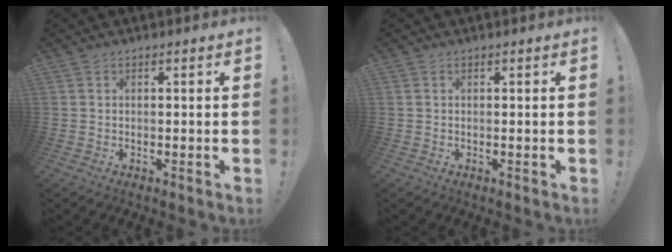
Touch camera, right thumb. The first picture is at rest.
{"total": 0.0}